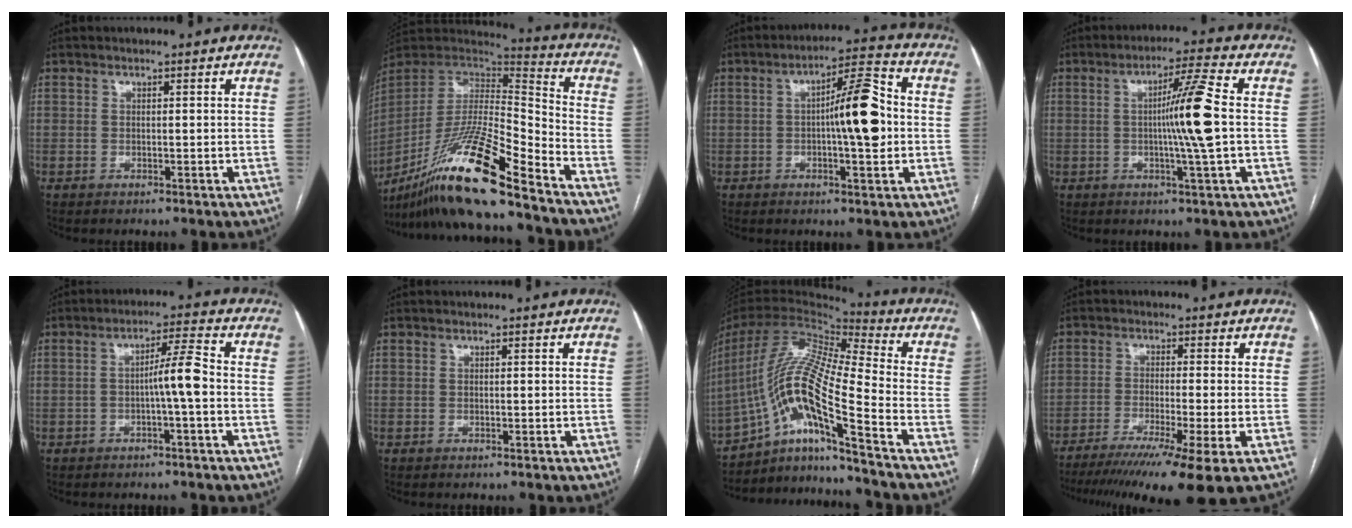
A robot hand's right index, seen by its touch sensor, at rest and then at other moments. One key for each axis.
{"total": 21.5, "fx": -16.1, "fy": 0.6, "fz": 14.2, "tx": -0.292, "ty": -0.023, "tz": -0.302}
{"total": 10.2, "fx": -0.3, "fy": 1.8, "fz": 10.1, "tx": -0.156, "ty": 0.020, "tz": -0.008}
{"total": 9.4, "fx": -0.1, "fy": -1.3, "fz": 9.3, "tx": -0.157, "ty": -0.001, "tz": -0.003}
{"total": 5.4, "fx": -1.1, "fy": -0.2, "fz": 5.2, "tx": -0.084, "ty": 0.015, "tz": -0.017}
{"total": 0.0}
{"total": 17.2, "fx": -10.0, "fy": 0.0, "fz": 13.9, "tx": -0.291, "ty": 0.009, "tz": -0.183}
{"total": 14.3, "fx": -10.1, "fy": -0.9, "fz": 10.0, "tx": -0.139, "ty": -0.036, "tz": -0.159}